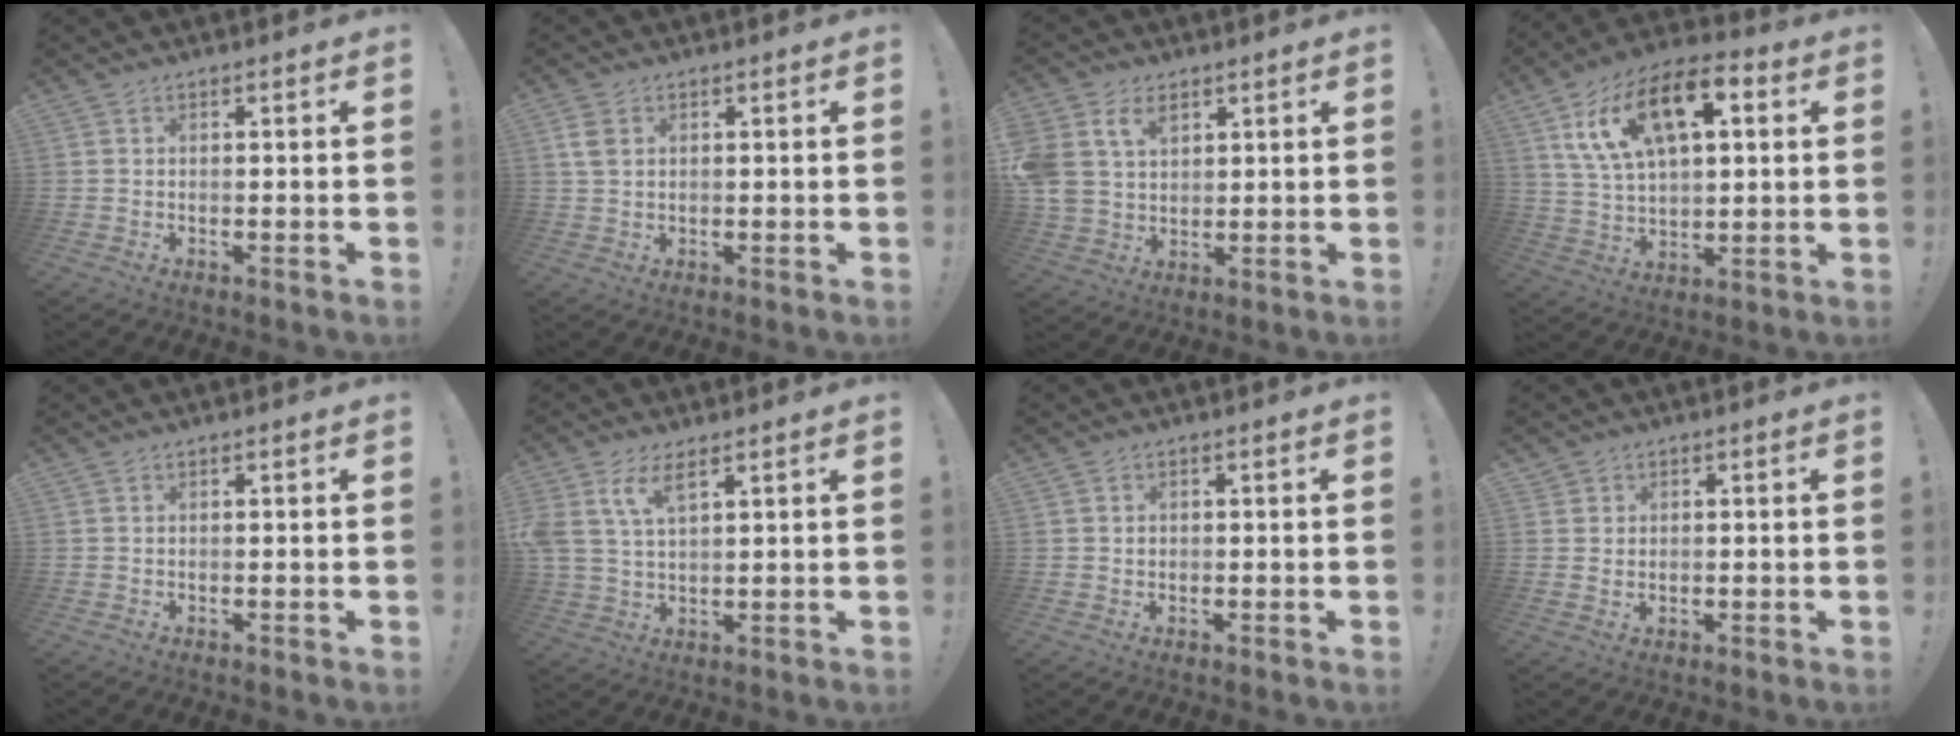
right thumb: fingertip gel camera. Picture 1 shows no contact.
{"total": 4.3, "force": [1.5, 2.9, 2.8], "torque": [-0.048, 0.000, 0.028]}
{"total": 10.8, "force": [5.2, 7.8, 5.3], "torque": [-0.117, -0.019, 0.101]}
{"total": 18.6, "force": [8.2, 9.9, 13.5], "torque": [-0.236, -0.026, 0.144]}
{"total": 0.0}
{"total": 7.8, "force": [4.4, 3.5, 5.5], "torque": [-0.119, -0.012, 0.081]}
{"total": 1.0, "force": [0.2, 0.9, 0.0], "torque": [-0.001, 0.003, 0.004]}
{"total": 2.7, "force": [1.3, 2.3, 0.4], "torque": [0.002, -0.008, 0.021]}